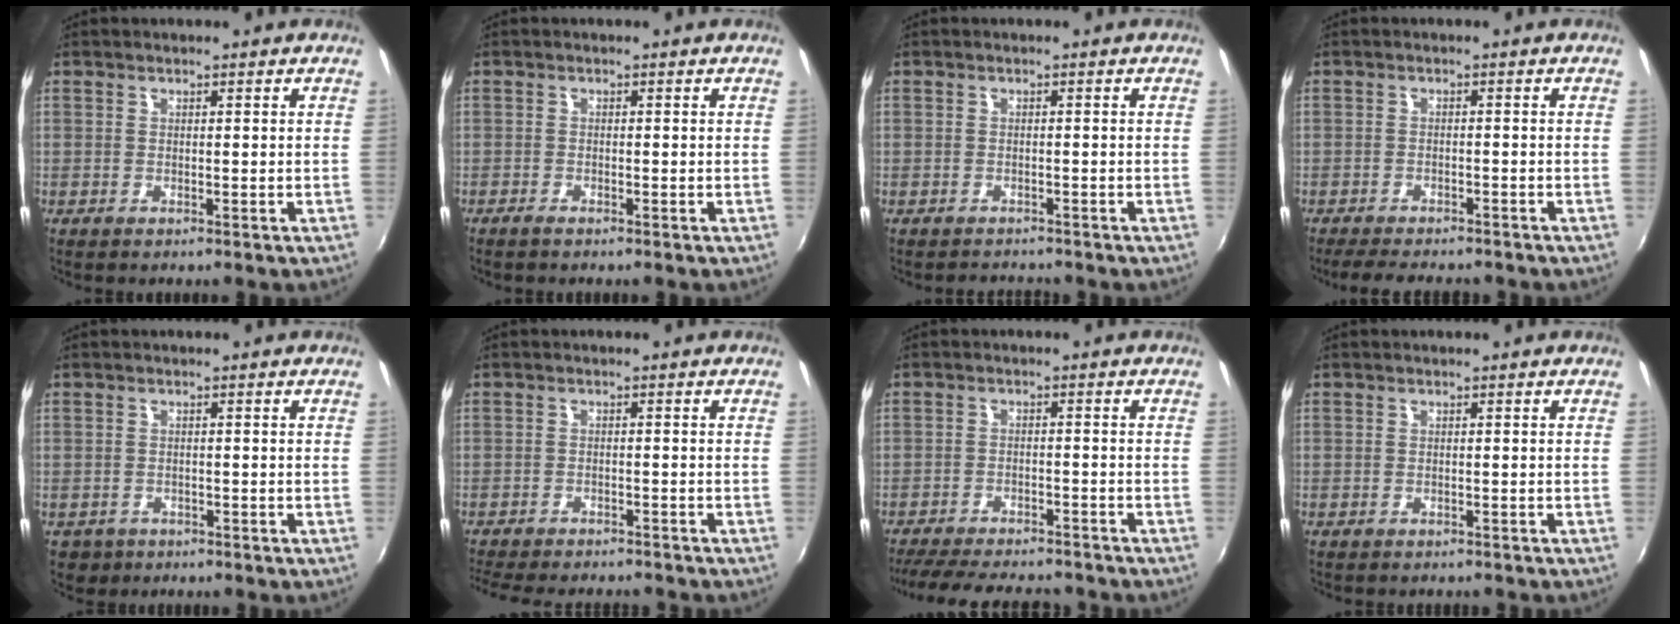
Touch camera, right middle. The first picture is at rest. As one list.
[{"total": 1.4, "force": [-1.2, 0.3, 0.6], "torque": [-0.016, -0.004, -0.026]}, {"total": 2.2, "force": [-2.1, 0.7, 0.0], "torque": [-0.007, 0.001, -0.034]}, {"total": 8.4, "force": [-7.4, 2.0, 3.5], "torque": [-0.084, -0.014, -0.111]}, {"total": 3.3, "force": [-1.6, 2.7, 0.9], "torque": [-0.027, -0.004, -0.020]}, {"total": 11.8, "force": [-10.5, 2.7, 4.7], "torque": [-0.111, -0.020, -0.155]}, {"total": 15.1, "force": [-13.2, 3.6, 6.3], "torque": [-0.135, -0.015, -0.191]}, {"total": 1.6, "force": [-1.5, 0.4, 0.4], "torque": [-0.013, -0.007, -0.018]}]